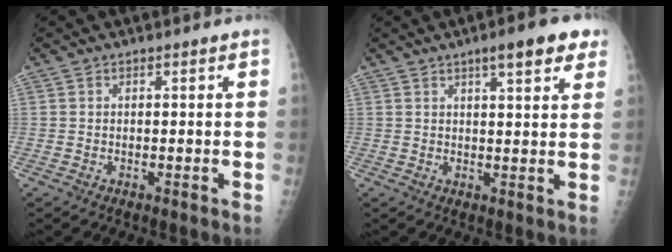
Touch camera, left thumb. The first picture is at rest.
{"total": 8.1, "force": [4.8, 2.0, 6.3], "torque": [-0.070, -0.011, 0.061]}